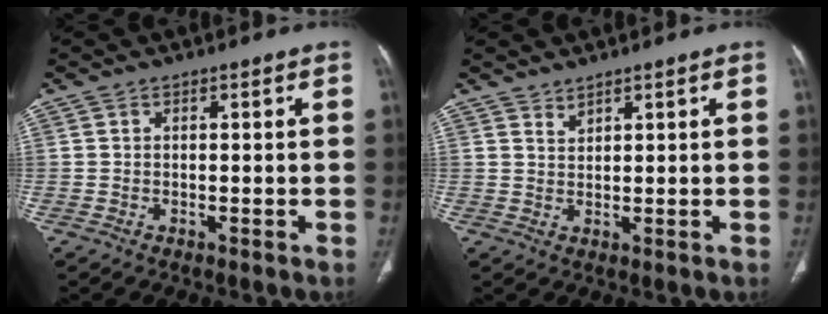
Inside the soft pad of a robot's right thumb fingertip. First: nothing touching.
{"total": 1.5, "force": [1.5, 0.4, 0.3], "torque": [0.003, -0.011, 0.028]}